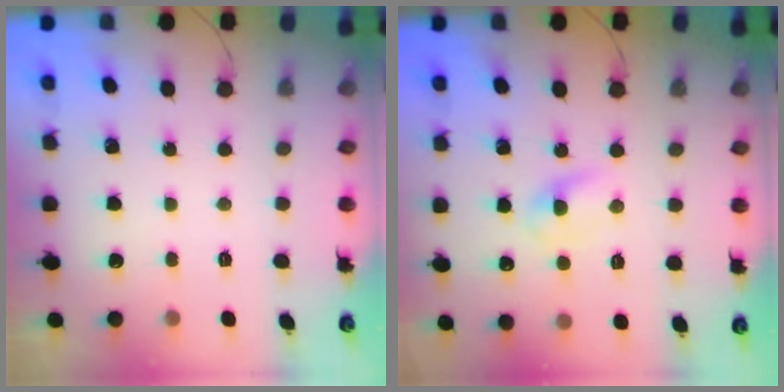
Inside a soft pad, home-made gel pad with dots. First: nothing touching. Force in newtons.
{"total": 2.9, "press": 2.7, "slide": 1.2}